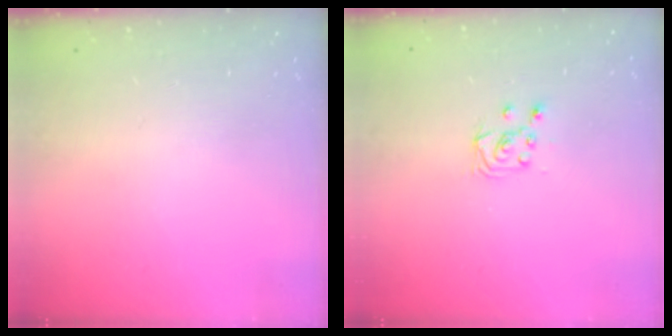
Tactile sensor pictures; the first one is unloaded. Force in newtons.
{"total": 5.1, "press": 5.1, "slide": 0.5}